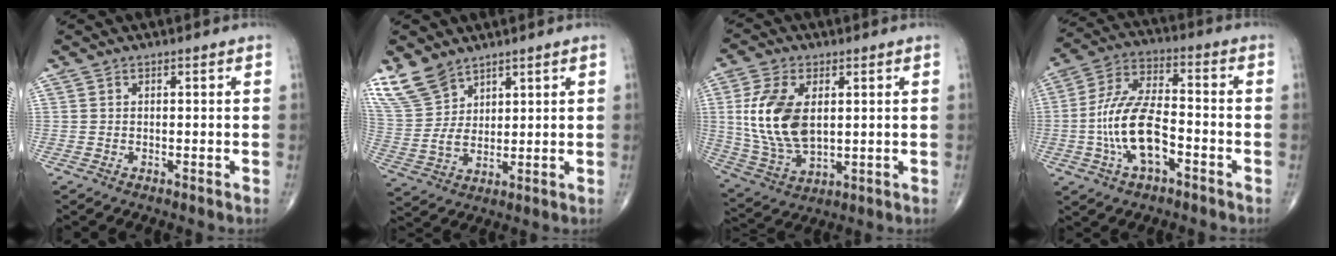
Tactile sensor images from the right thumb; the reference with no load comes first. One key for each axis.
{"total": 9.4, "fx": 6.9, "fy": 5.2, "fz": 3.6, "tx": -0.068, "ty": -0.022, "tz": 0.157}
{"total": 14.6, "fx": 2.2, "fy": 8.3, "fz": 11.8, "tx": -0.239, "ty": -0.011, "tz": 0.051}
{"total": 13.8, "fx": -3.9, "fy": 6.5, "fz": 11.5, "tx": -0.232, "ty": 0.039, "tz": -0.075}